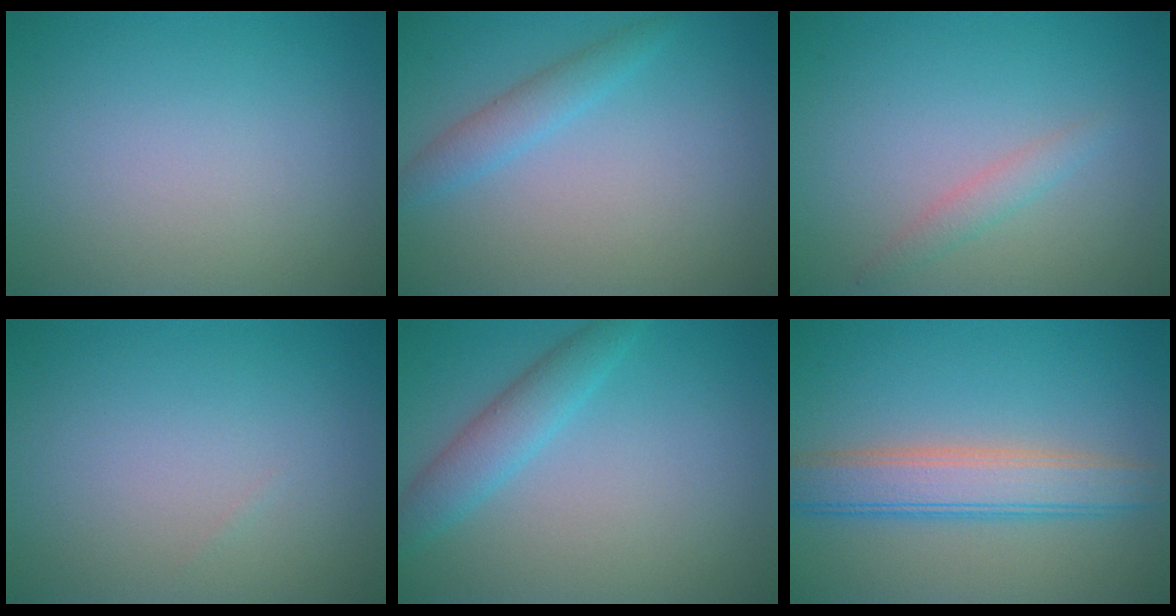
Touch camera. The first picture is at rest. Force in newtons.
{"total": 2.0, "press": 2.0, "slide": 0.2}
{"total": 1.3, "press": 1.3, "slide": 0.1}
{"total": 0.0}
{"total": 3.0, "press": 3.0, "slide": 0.1}
{"total": 4.9, "press": 4.9, "slide": 0.3}